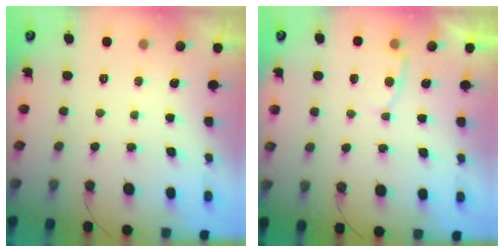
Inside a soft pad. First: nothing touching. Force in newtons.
{"total": 4.6, "press": 4.5, "slide": 0.5}